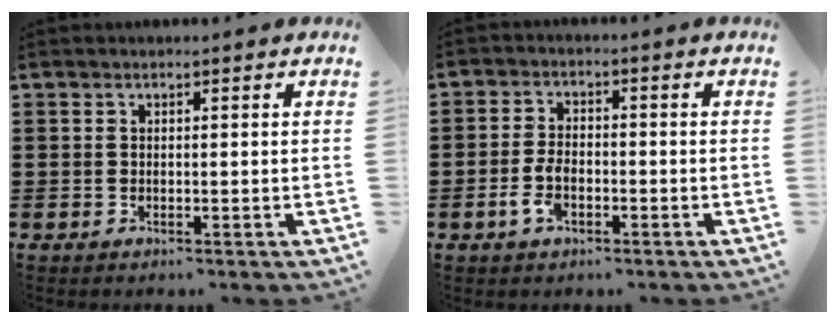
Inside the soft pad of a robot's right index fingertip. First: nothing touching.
{"total": 4.0, "force": [-1.6, 2.1, 3.0], "torque": [-0.075, -0.005, -0.034]}